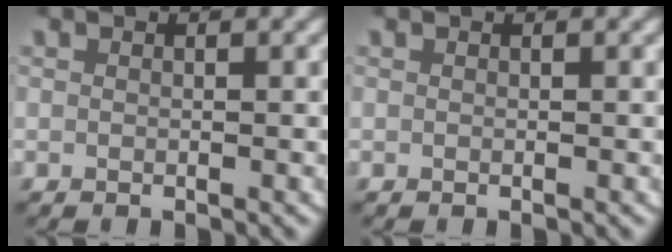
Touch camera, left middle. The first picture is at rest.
{"total": 0.0}